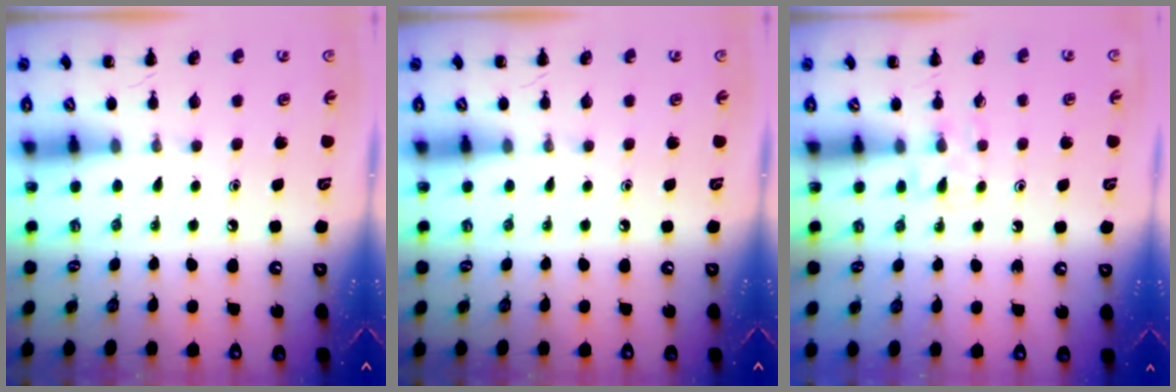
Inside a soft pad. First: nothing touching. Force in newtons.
{"total": 0.0}
{"total": 3.9, "press": 3.7, "slide": 1.3}